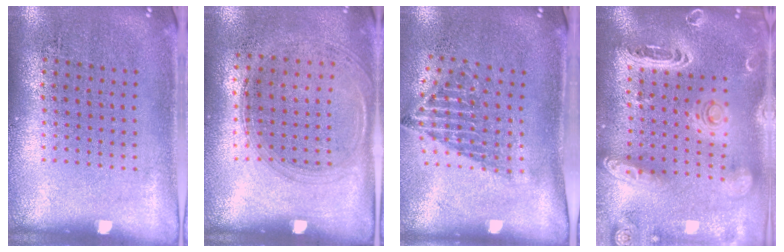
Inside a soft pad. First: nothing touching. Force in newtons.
{"total": 1.3, "press": 1.2, "slide": 0.5}
{"total": 1.6, "press": 1.2, "slide": 1.0}
{"total": 3.4, "press": 2.7, "slide": 2.0}